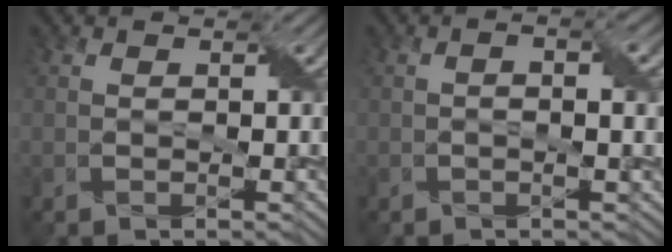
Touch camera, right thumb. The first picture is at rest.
{"total": 2.8, "force": [0.0, 0.6, 2.8], "torque": [-0.048, 0.004, 0.000]}